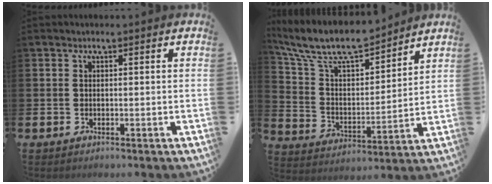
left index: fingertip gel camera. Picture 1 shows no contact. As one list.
[{"total": 9.8, "force": [8.8, 2.4, 3.4], "torque": [-0.114, -0.056, 0.155]}]